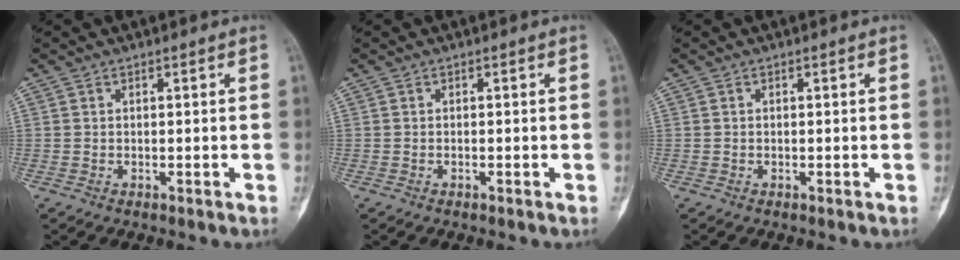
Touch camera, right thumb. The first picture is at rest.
{"total": 0.0}
{"total": 0.0}